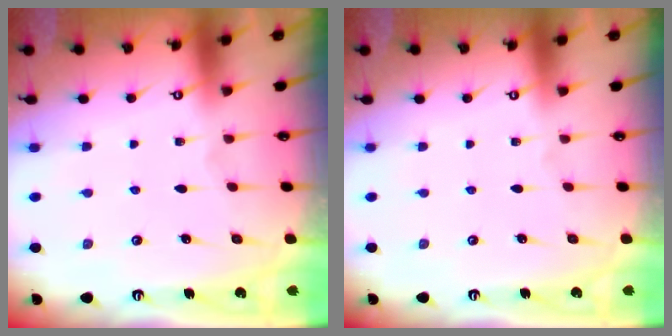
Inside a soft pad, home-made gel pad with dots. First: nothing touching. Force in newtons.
{"total": 0.0}